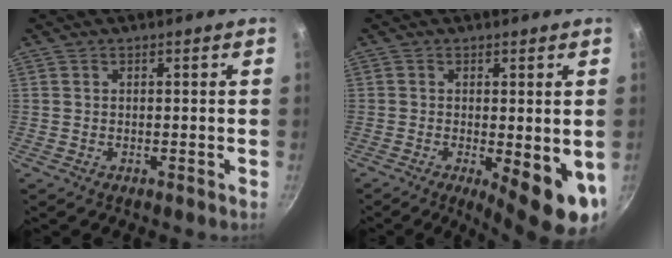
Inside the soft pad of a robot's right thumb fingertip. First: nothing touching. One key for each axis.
{"total": 10.5, "fx": -2.0, "fy": 3.2, "fz": 9.8, "tx": -0.109, "ty": -0.014, "tz": -0.017}